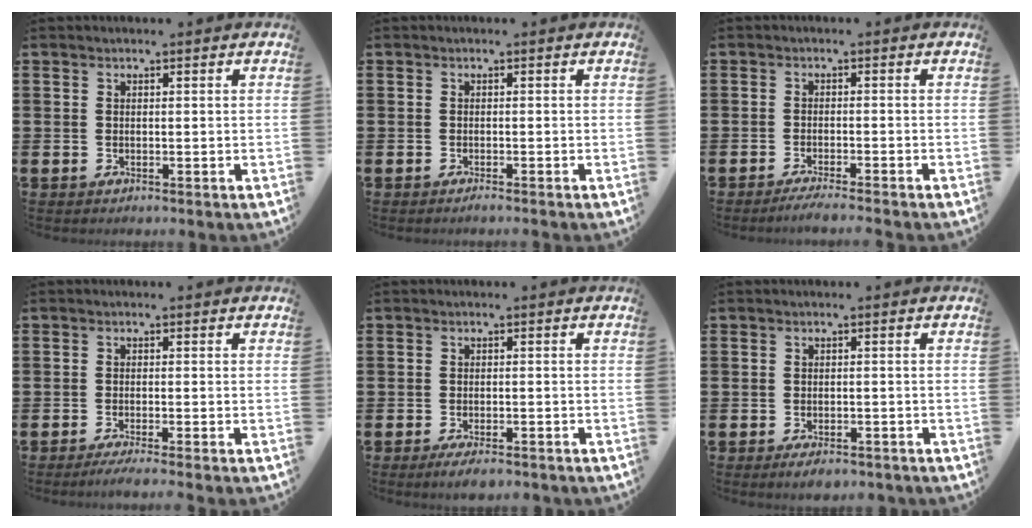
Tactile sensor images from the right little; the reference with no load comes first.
{"total": 0.5, "force": [-0.4, 0.0, 0.3], "torque": [-0.006, -0.004, -0.008]}
{"total": 1.7, "force": [-1.5, -0.1, 0.9], "torque": [-0.013, 0.001, -0.028]}
{"total": 1.5, "force": [-1.1, 0.0, 1.1], "torque": [-0.016, 0.001, -0.021]}
{"total": 2.2, "force": [-1.7, 0.3, 1.3], "torque": [-0.014, 0.001, -0.033]}
{"total": 1.9, "force": [-1.5, 0.4, 1.0], "torque": [-0.011, 0.000, -0.031]}